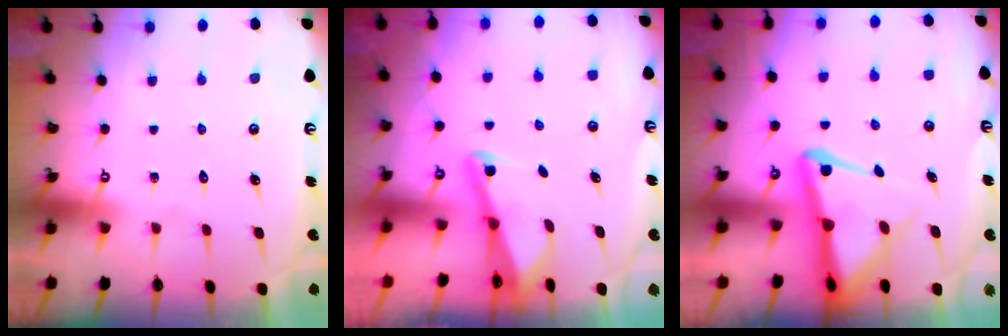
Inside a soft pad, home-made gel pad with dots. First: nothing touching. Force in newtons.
{"total": 2.1, "press": 2.1, "slide": 0.3}
{"total": 7.5, "press": 7.5, "slide": 1.0}